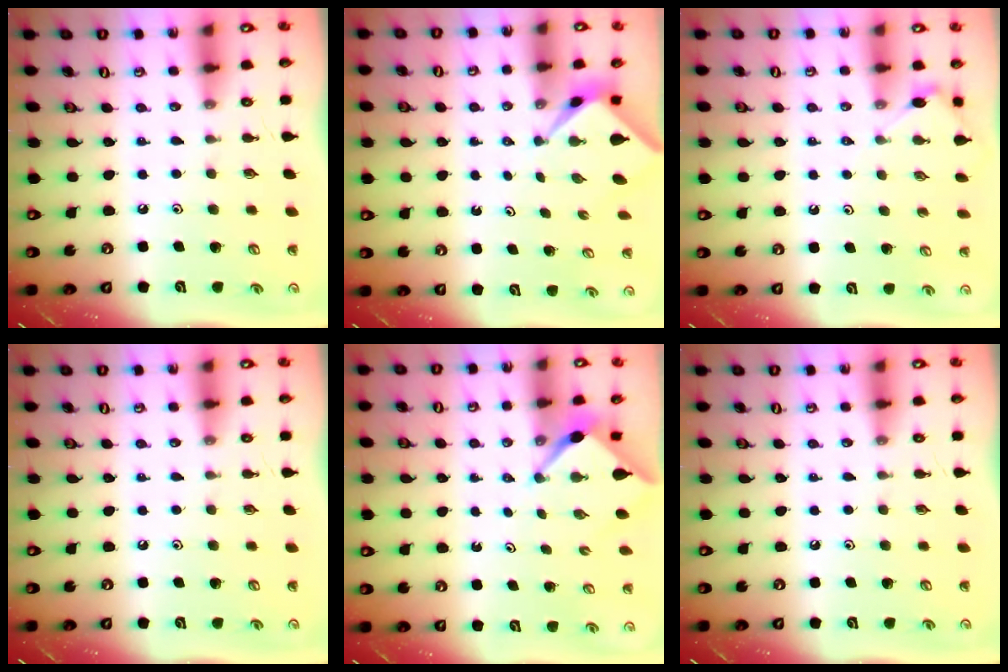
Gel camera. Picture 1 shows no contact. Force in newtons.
{"total": 2.2, "press": 2.2, "slide": 0.2}
{"total": 3.6, "press": 3.5, "slide": 0.5}
{"total": 0.0}
{"total": 2.4, "press": 2.4, "slide": 0.3}
{"total": 0.0}